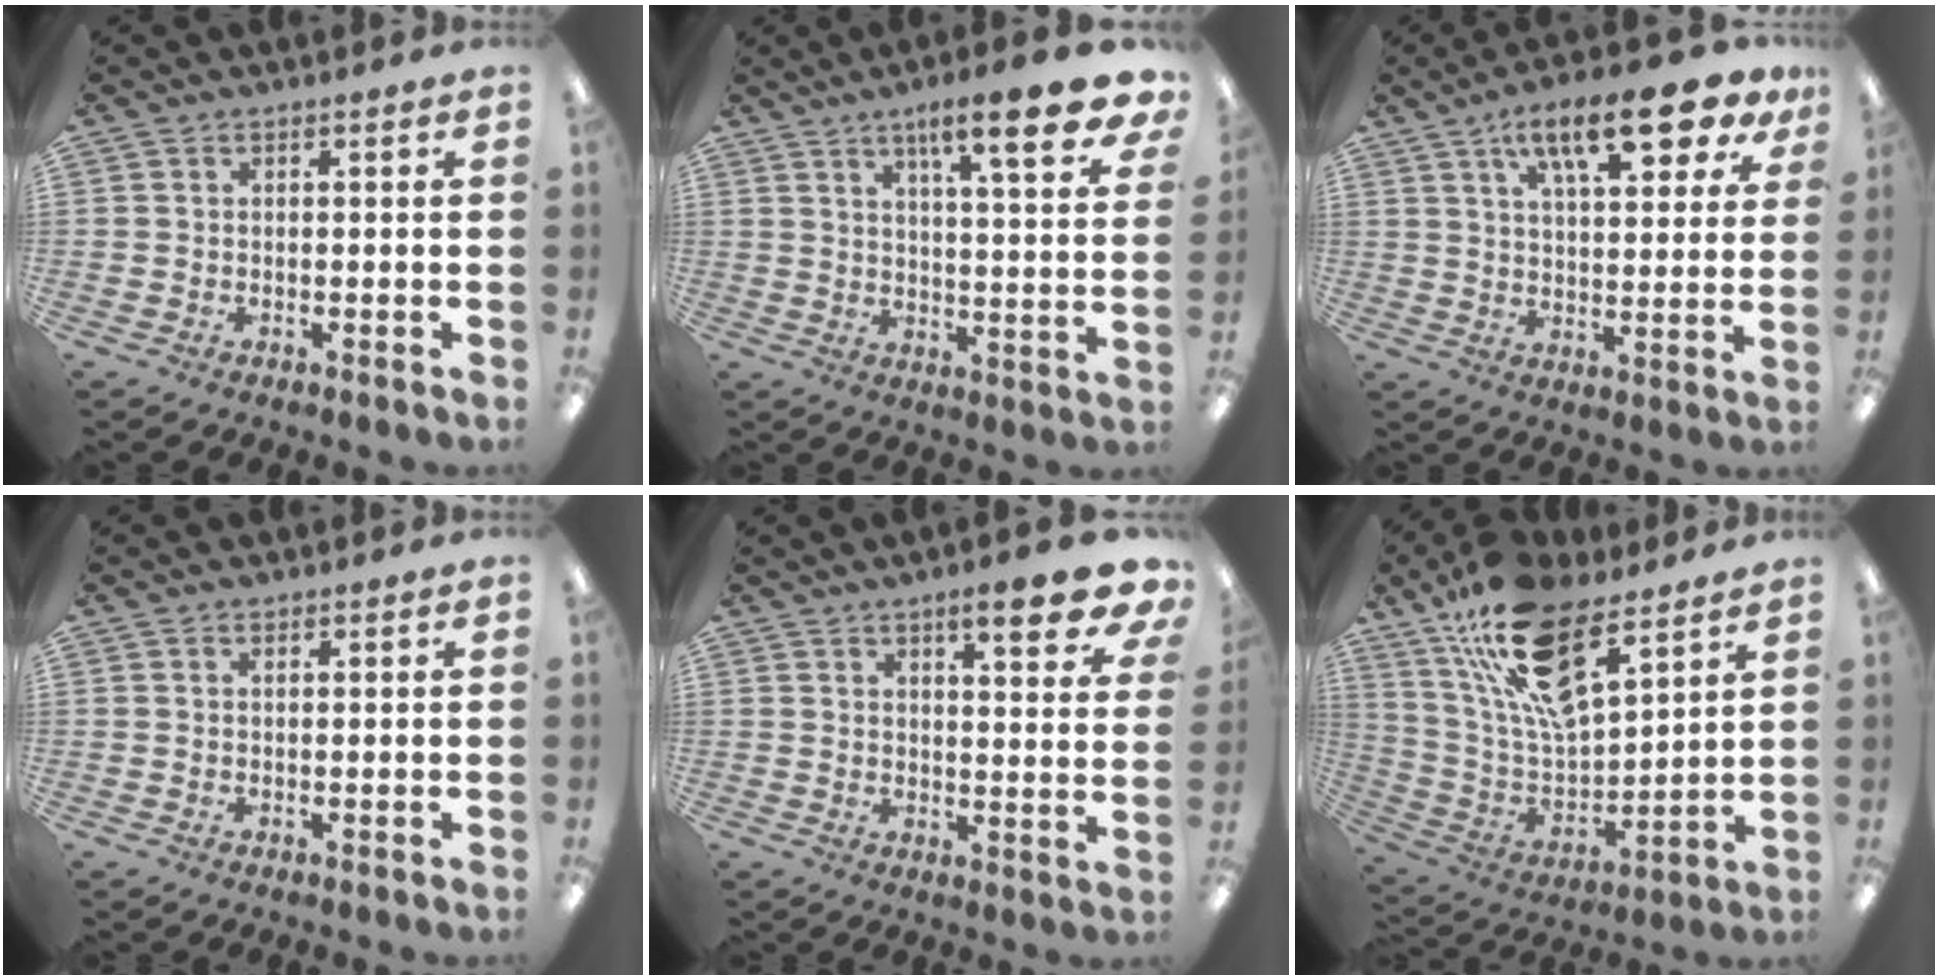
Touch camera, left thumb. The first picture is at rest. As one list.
[{"total": 15.4, "force": [9.9, 2.9, 11.5], "torque": [-0.168, -0.053, 0.151]}, {"total": 15.9, "force": [9.8, 5.2, 11.4], "torque": [-0.166, -0.044, 0.154]}, {"total": 0.7, "force": [0.5, 0.2, 0.3], "torque": [-0.007, 0.001, 0.010]}, {"total": 10.9, "force": [7.1, 2.6, 7.9], "torque": [-0.094, -0.044, 0.110]}, {"total": 20.8, "force": [13.8, 7.9, 13.4], "torque": [-0.259, -0.069, 0.243]}]